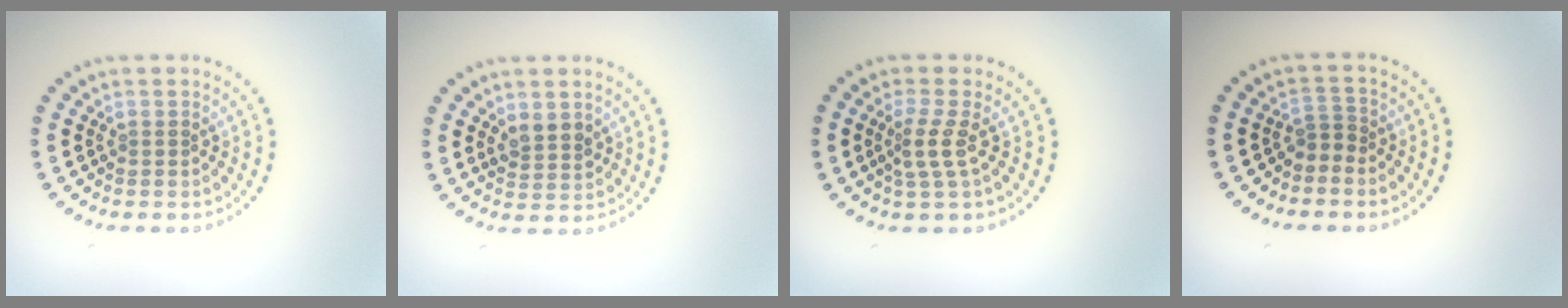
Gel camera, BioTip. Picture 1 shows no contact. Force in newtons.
{"total": 1.9, "press": 1.8, "slide": 0.7}
{"total": 2.2, "press": 1.5, "slide": 1.6}
{"total": 1.5, "press": 1.0, "slide": 1.2}